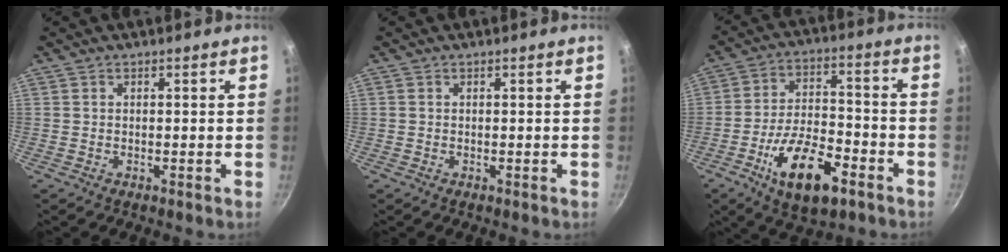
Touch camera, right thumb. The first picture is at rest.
{"total": 0.0}
{"total": 15.5, "force": [-7.4, 6.9, 11.7], "torque": [-0.189, 0.038, -0.127]}